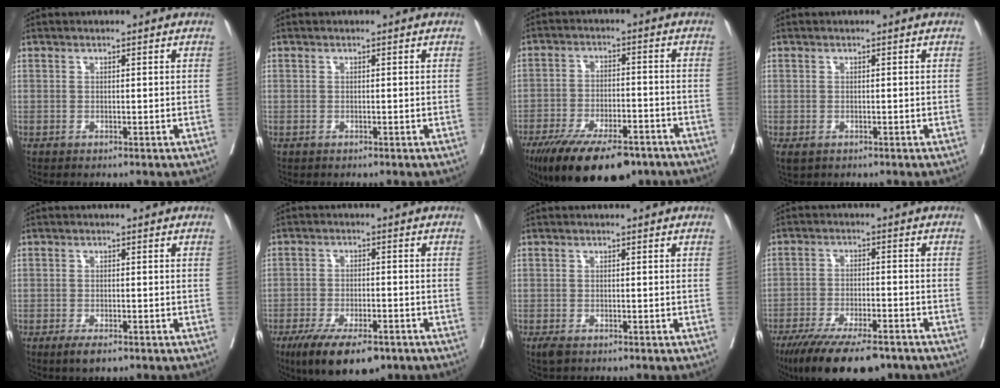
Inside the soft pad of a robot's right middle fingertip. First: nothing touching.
{"total": 0.0}
{"total": 15.6, "force": [-11.4, 5.4, 9.1], "torque": [-0.145, -0.013, -0.183]}
{"total": 1.6, "force": [-0.8, 1.0, 0.9], "torque": [-0.017, -0.003, -0.006]}
{"total": 2.8, "force": [-1.9, 0.9, 1.9], "torque": [-0.034, -0.004, -0.029]}
{"total": 10.8, "force": [-7.4, 3.9, 6.9], "torque": [-0.109, -0.010, -0.118]}
{"total": 1.9, "force": [-1.3, 0.8, 1.1], "torque": [-0.023, -0.005, -0.019]}
{"total": 14.9, "force": [-11.3, 4.0, 8.9], "torque": [-0.141, -0.022, -0.181]}